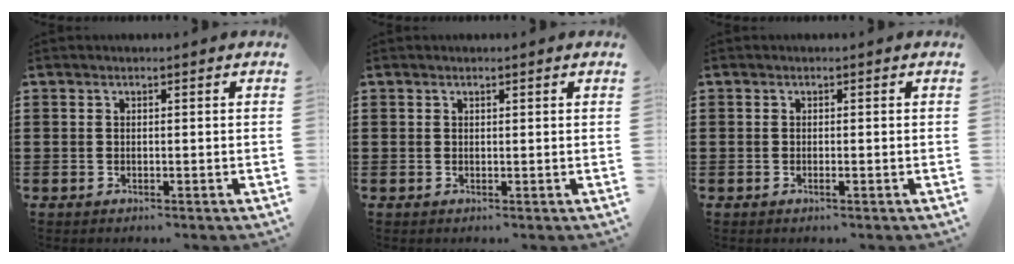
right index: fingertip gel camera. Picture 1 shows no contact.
{"total": 0.0}
{"total": 0.6, "force": [-0.2, 0.0, 0.6], "torque": [-0.009, -0.003, -0.004]}